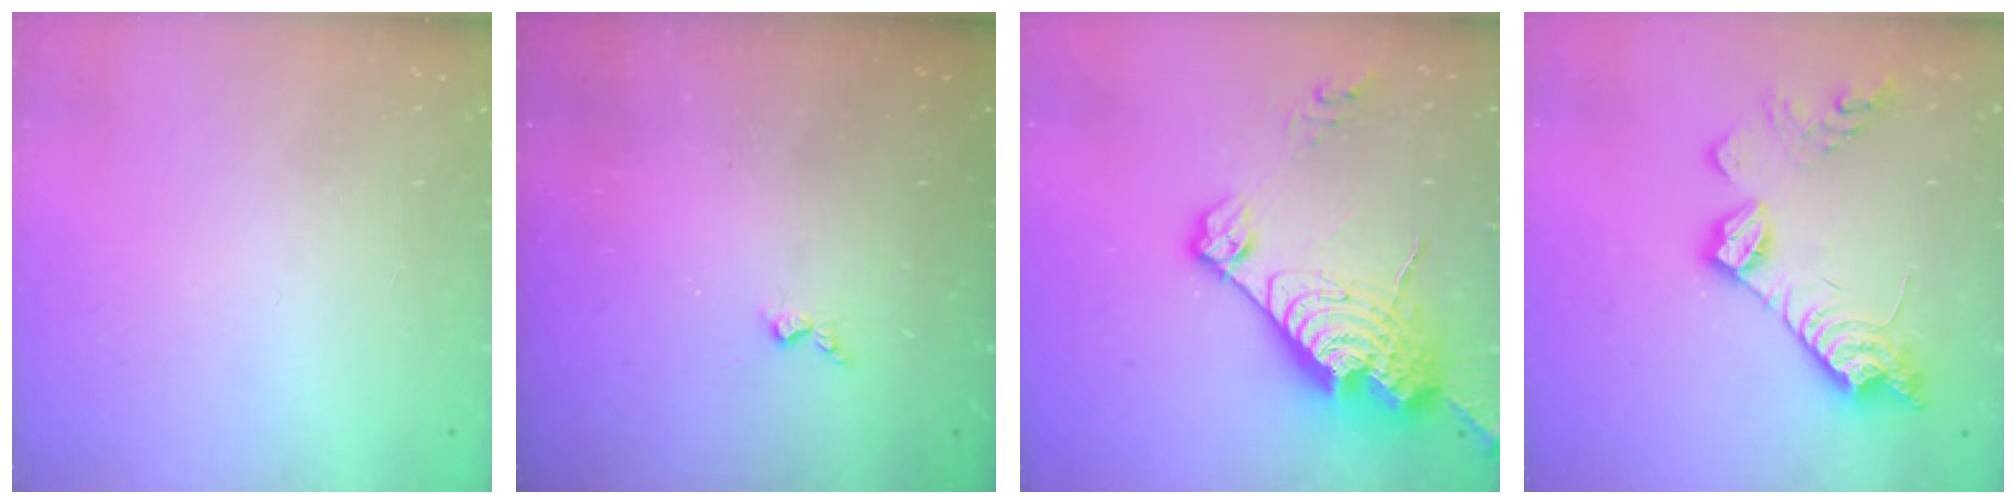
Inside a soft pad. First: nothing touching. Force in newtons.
{"total": 3.7, "press": 3.6, "slide": 0.6}
{"total": 21.1, "press": 21.0, "slide": 2.1}
{"total": 14.6, "press": 14.5, "slide": 0.6}